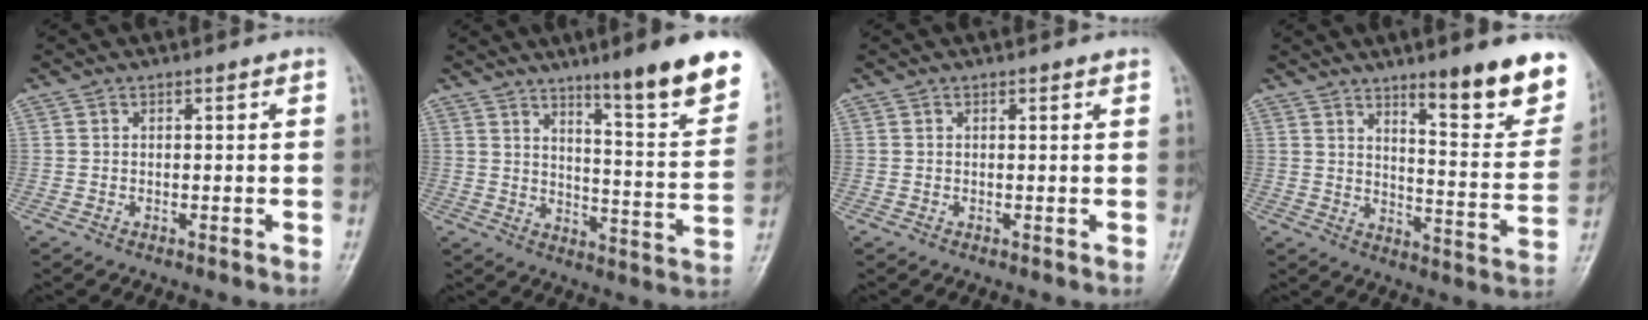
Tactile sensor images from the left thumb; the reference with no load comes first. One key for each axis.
{"total": 17.2, "fx": 11.2, "fy": 1.9, "fz": 12.9, "tx": -0.145, "ty": -0.072, "tz": 0.162}
{"total": 0.5, "fx": 0.4, "fy": 0.1, "fz": 0.3, "tx": -0.006, "ty": -0.001, "tz": 0.004}
{"total": 16.6, "fx": 10.7, "fy": 3.6, "fz": 12.1, "tx": -0.118, "ty": -0.076, "tz": 0.158}